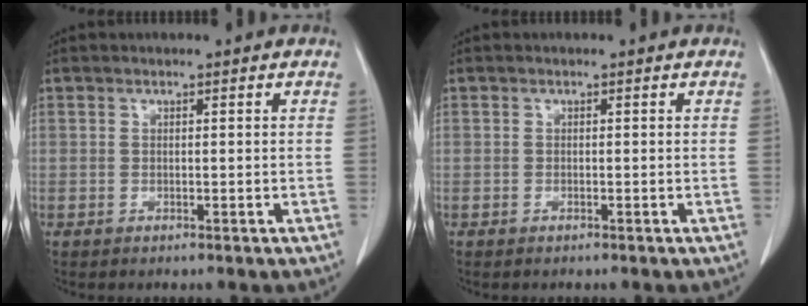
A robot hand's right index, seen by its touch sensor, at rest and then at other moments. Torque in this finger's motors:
{"motor_torque": [-0.04, 0.00, 0.02, 0.02]}